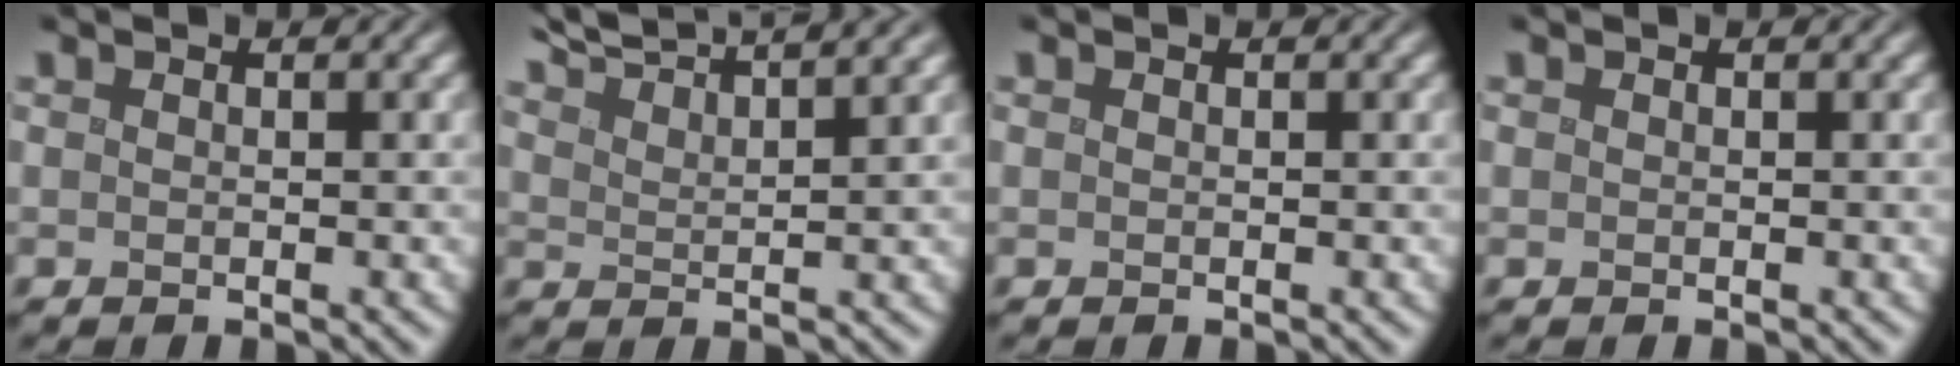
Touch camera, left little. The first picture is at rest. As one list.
[{"total": 6.5, "force": [6.0, 0.5, 2.5], "torque": [-0.048, 0.017, 0.094]}, {"total": 0.0}, {"total": 0.0}]